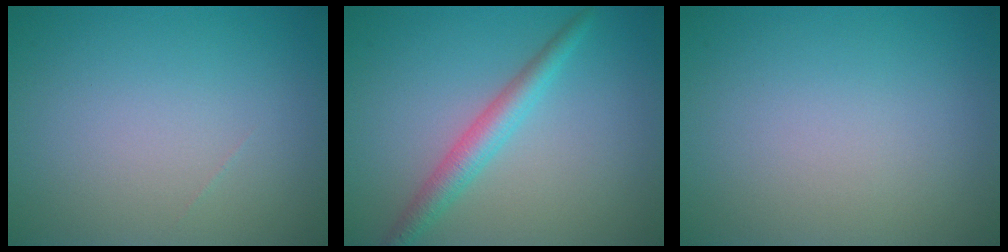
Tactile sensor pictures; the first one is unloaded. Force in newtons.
{"total": 3.0, "press": 3.0, "slide": 0.0}
{"total": 0.0}